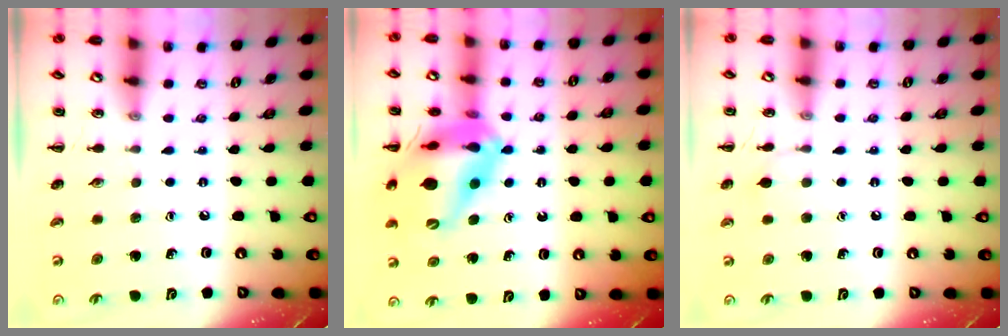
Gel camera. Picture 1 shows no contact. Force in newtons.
{"total": 19.0, "press": 18.5, "slide": 4.1}
{"total": 4.2, "press": 3.9, "slide": 1.7}